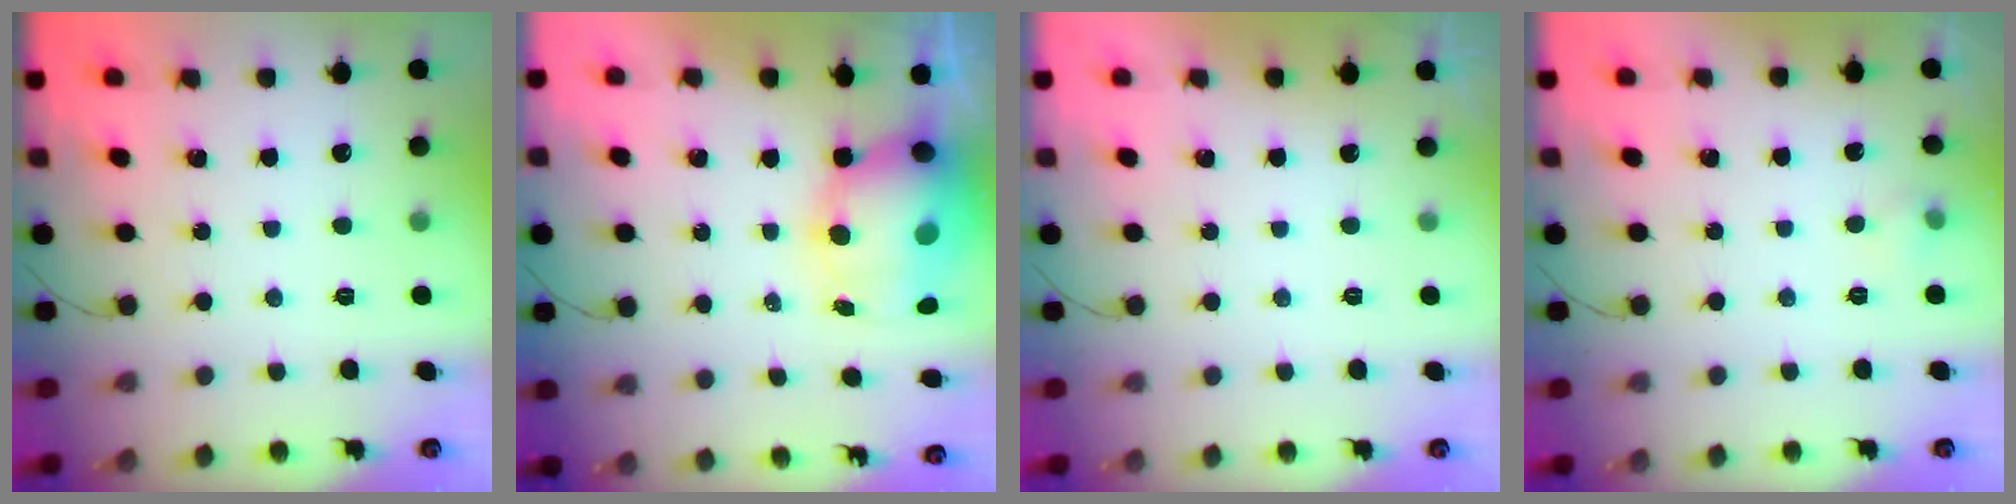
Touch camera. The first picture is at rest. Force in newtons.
{"total": 11.3, "press": 10.9, "slide": 2.9}
{"total": 0.0}
{"total": 3.8, "press": 3.4, "slide": 1.6}